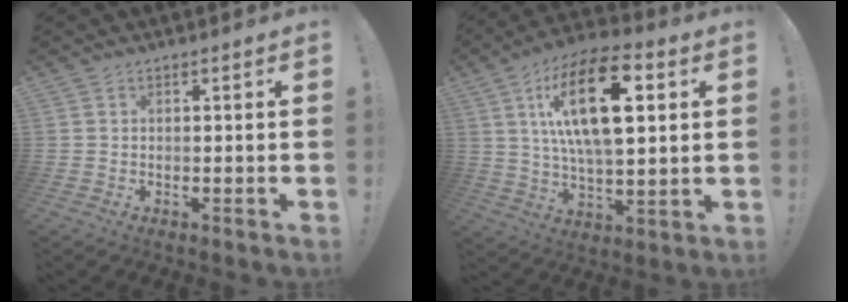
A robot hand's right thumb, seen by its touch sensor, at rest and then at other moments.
{"total": 21.9, "force": [6.5, 10.0, 18.4], "torque": [-0.325, -0.010, 0.092]}